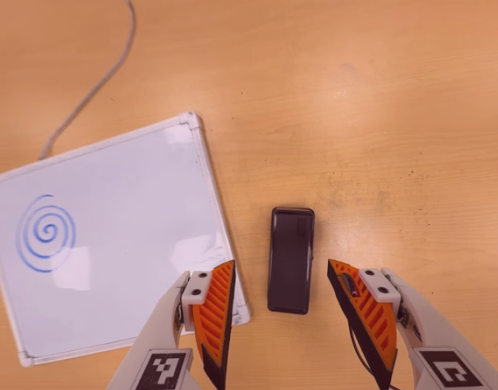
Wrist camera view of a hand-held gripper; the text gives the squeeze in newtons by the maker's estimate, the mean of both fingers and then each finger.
{"total": 0.0}